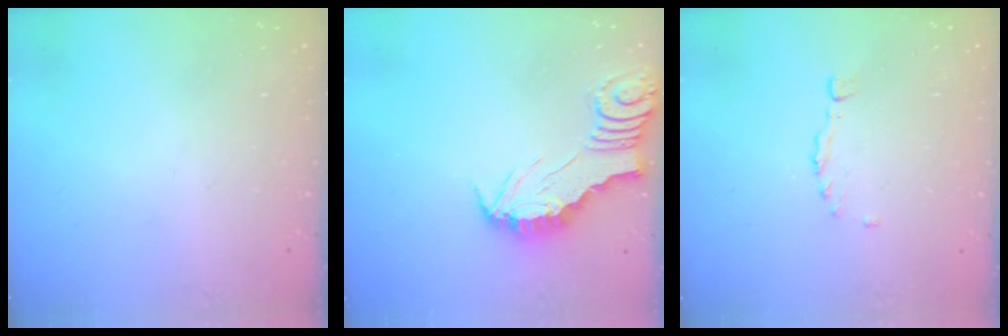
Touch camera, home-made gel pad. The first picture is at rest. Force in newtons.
{"total": 2.4, "press": 2.4, "slide": 0.2}
{"total": 0.6, "press": 0.5, "slide": 0.3}